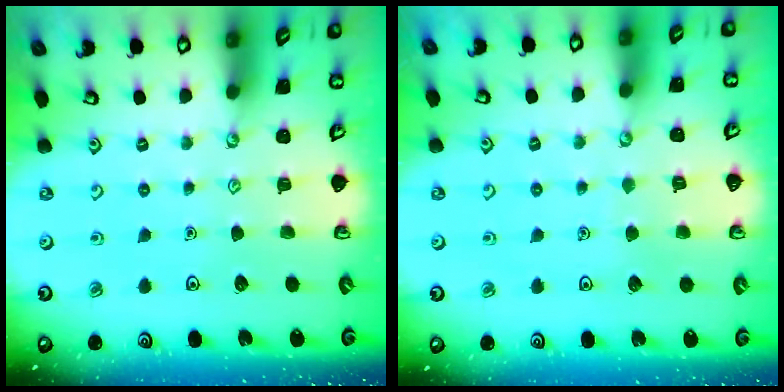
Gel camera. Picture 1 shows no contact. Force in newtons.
{"total": 2.9, "press": 2.9, "slide": 0.3}